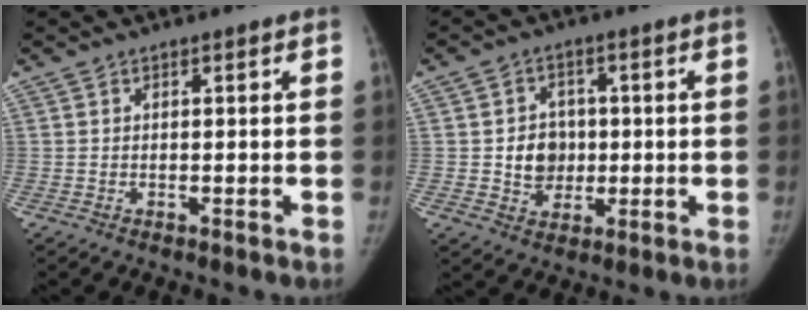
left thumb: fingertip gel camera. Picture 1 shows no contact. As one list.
[{"total": 6.9, "force": [-0.2, 6.1, 3.1], "torque": [-0.010, 0.007, -0.002]}]